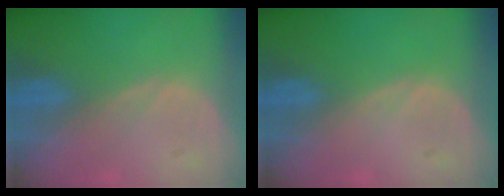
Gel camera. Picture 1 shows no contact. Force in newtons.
{"total": 0.0}